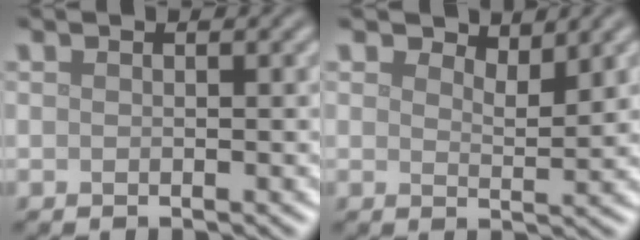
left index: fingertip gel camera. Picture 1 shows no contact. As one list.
[{"total": 2.3, "force": [2.1, 0.5, 0.9], "torque": [-0.013, -0.003, 0.030]}]